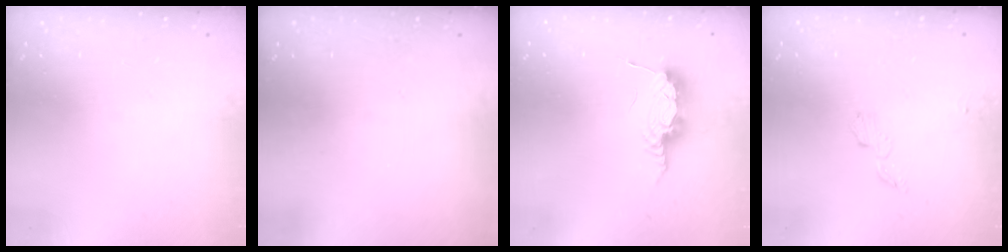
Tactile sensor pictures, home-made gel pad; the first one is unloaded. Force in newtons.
{"total": 0.0}
{"total": 8.6, "press": 8.6, "slide": 0.8}
{"total": 4.7, "press": 4.7, "slide": 0.4}